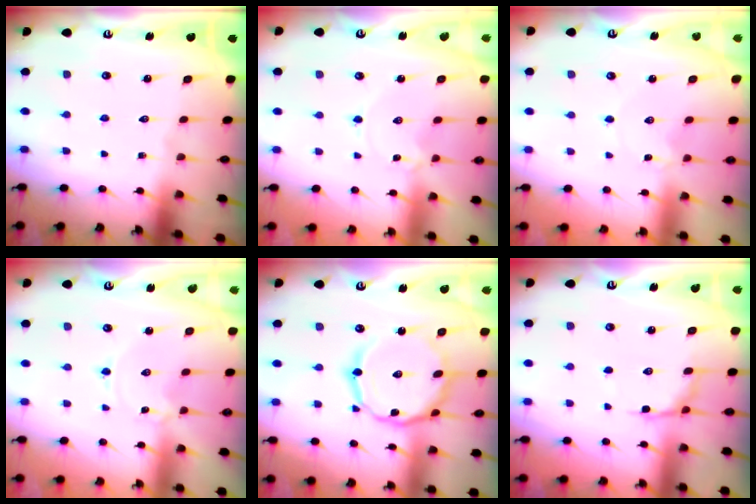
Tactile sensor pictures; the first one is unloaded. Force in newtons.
{"total": 0.6, "press": 0.5, "slide": 0.2}
{"total": 1.0, "press": 1.0, "slide": 0.1}
{"total": 0.0}
{"total": 13.8, "press": 13.8, "slide": 0.8}
{"total": 5.5, "press": 5.1, "slide": 2.0}